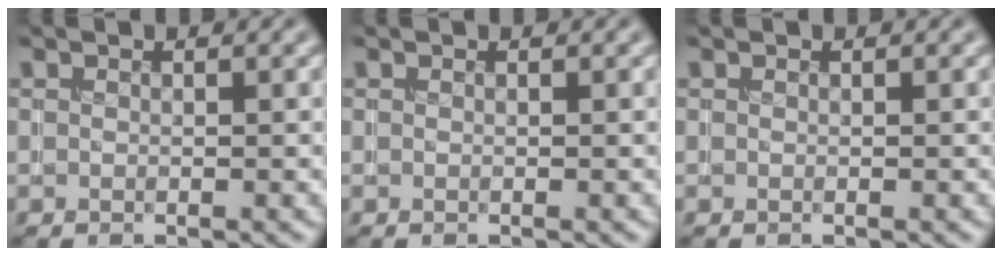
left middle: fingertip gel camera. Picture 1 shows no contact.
{"total": 0.0}
{"total": 0.0}